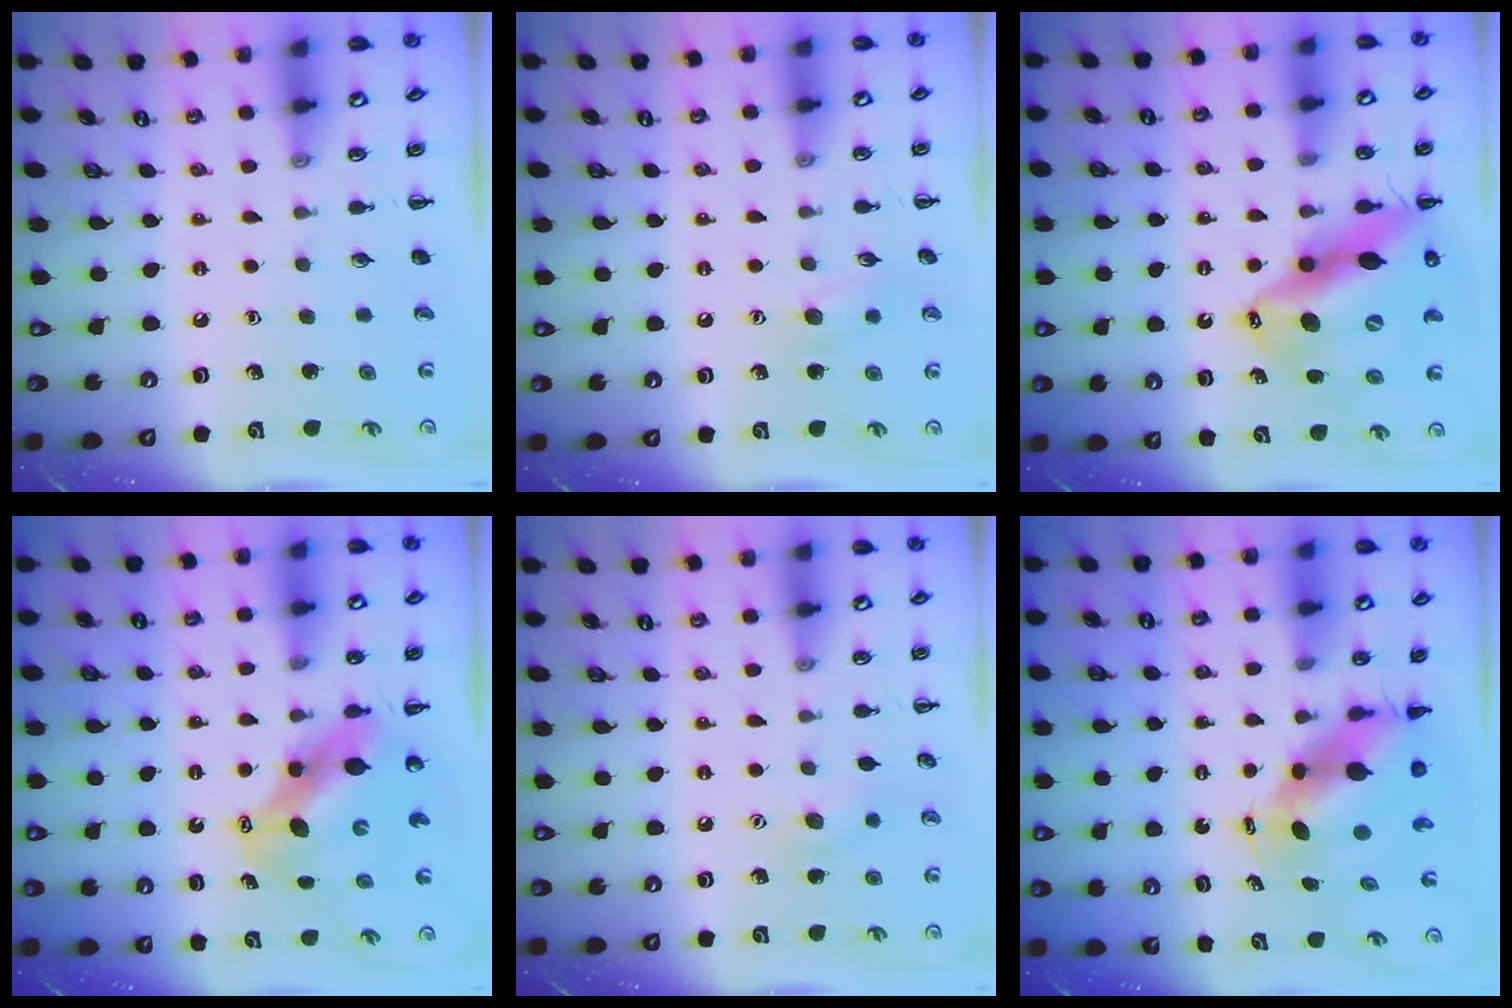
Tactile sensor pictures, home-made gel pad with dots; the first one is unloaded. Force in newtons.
{"total": 6.8, "press": 6.7, "slide": 1.1}
{"total": 18.1, "press": 17.3, "slide": 5.4}
{"total": 6.7, "press": 6.5, "slide": 1.3}
{"total": 7.9, "press": 7.6, "slide": 1.9}
{"total": 5.8, "press": 5.6, "slide": 1.4}